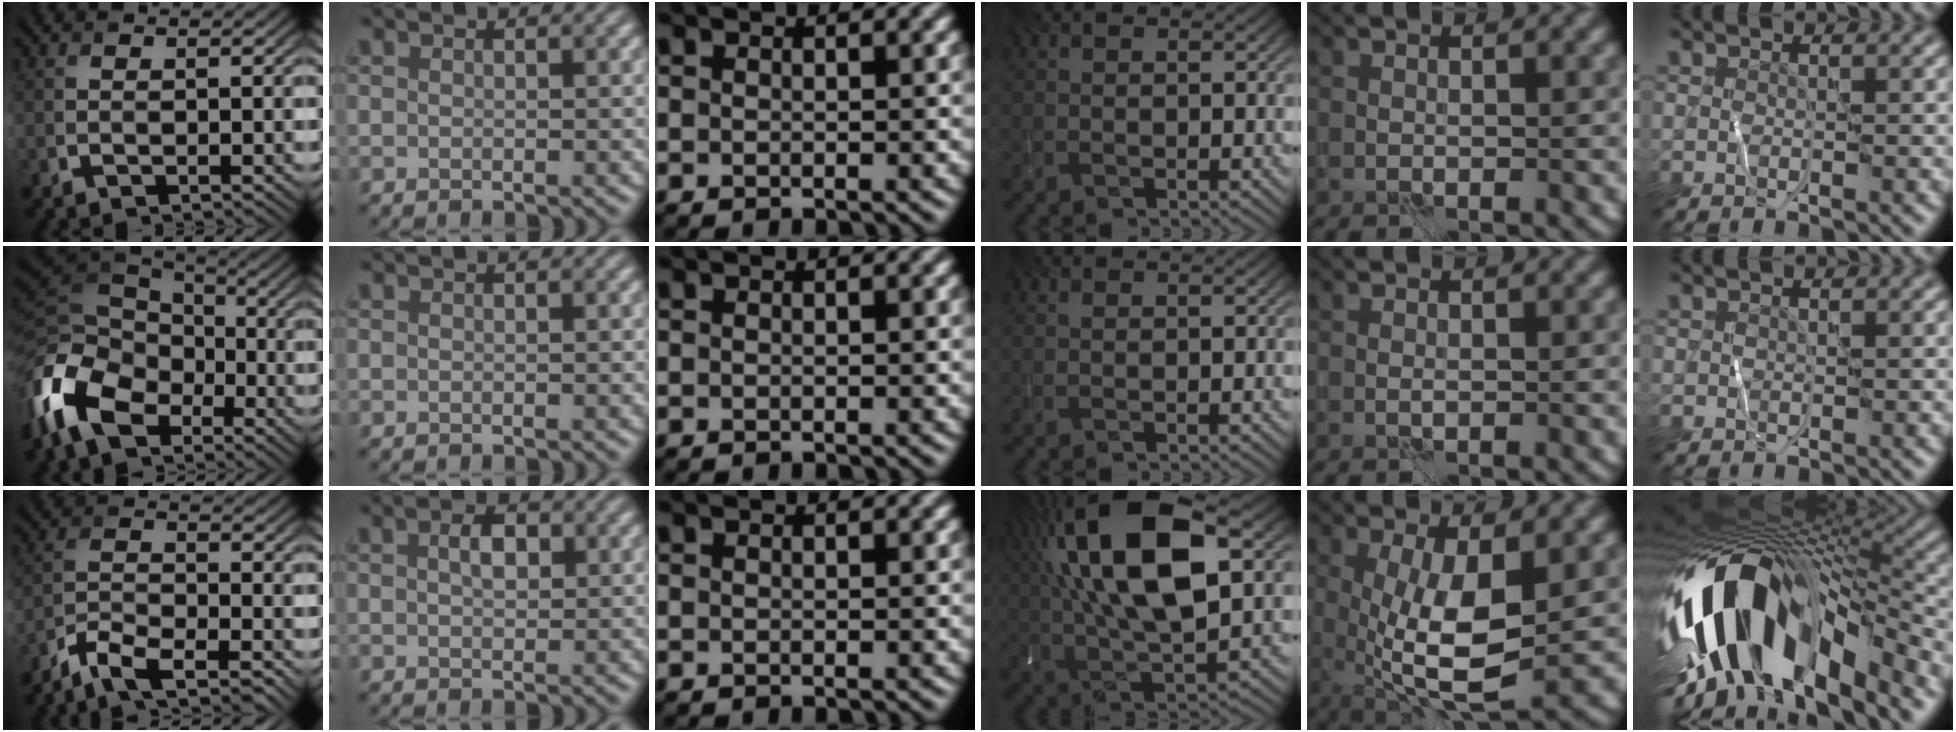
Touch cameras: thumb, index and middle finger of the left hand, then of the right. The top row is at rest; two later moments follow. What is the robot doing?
{"motion": "wipe", "object": "whiteboard"}